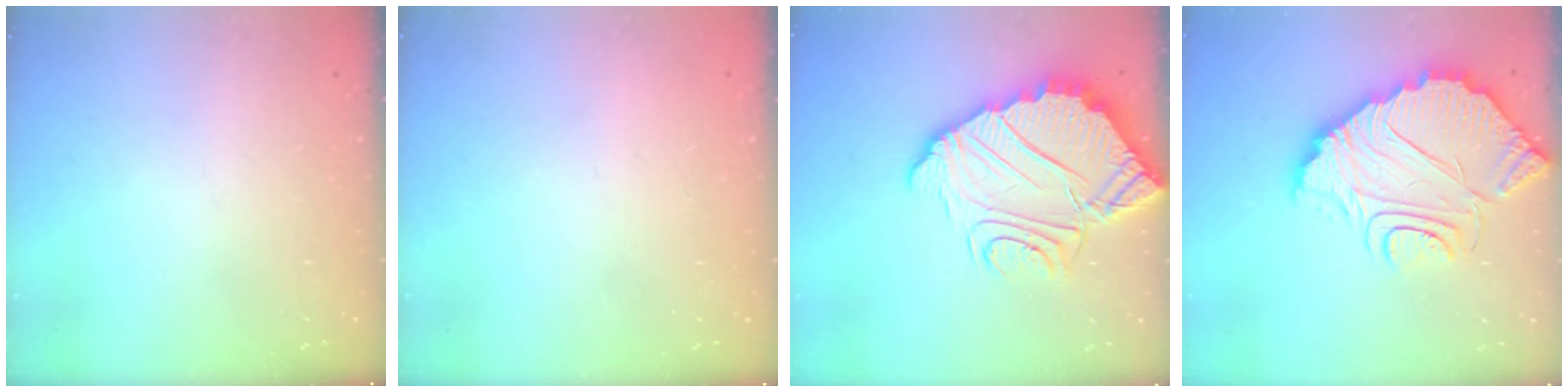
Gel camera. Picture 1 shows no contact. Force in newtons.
{"total": 2.1, "press": 2.1, "slide": 0.1}
{"total": 12.6, "press": 12.6, "slide": 0.9}
{"total": 14.8, "press": 14.7, "slide": 1.1}